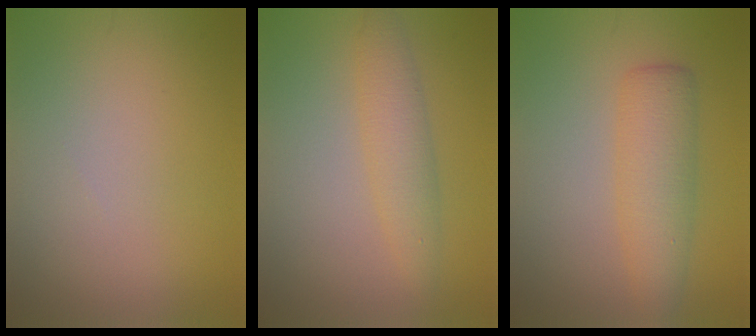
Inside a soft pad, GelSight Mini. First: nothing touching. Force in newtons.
{"total": 3.0, "press": 3.0, "slide": 0.1}
{"total": 4.3, "press": 4.3, "slide": 0.1}